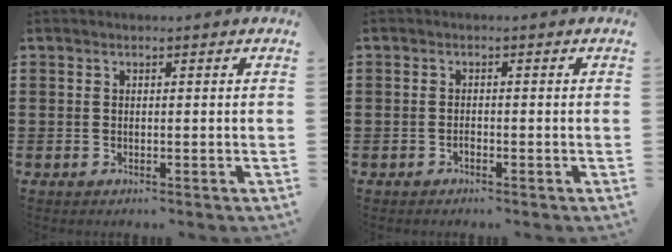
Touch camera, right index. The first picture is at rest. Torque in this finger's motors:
{"motor_torque": [1.02, 0.95, 0.03, 0.00]}